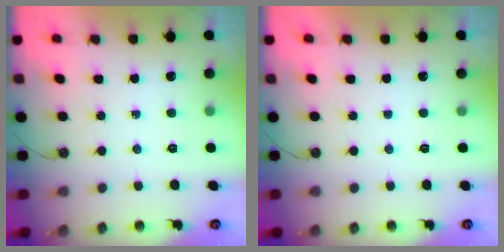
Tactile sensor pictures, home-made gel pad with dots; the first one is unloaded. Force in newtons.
{"total": 0.0}